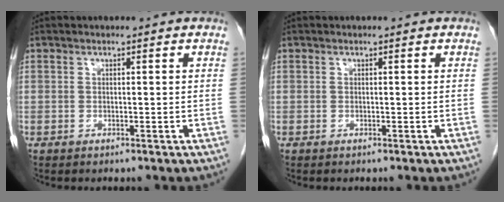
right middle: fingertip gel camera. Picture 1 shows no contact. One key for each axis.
{"total": 0.0}